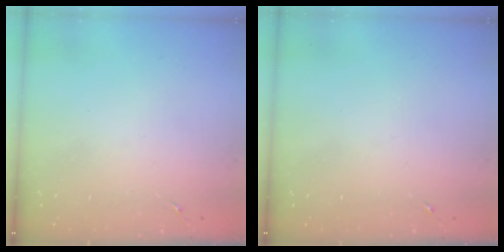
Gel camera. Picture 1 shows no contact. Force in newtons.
{"total": 0.0}